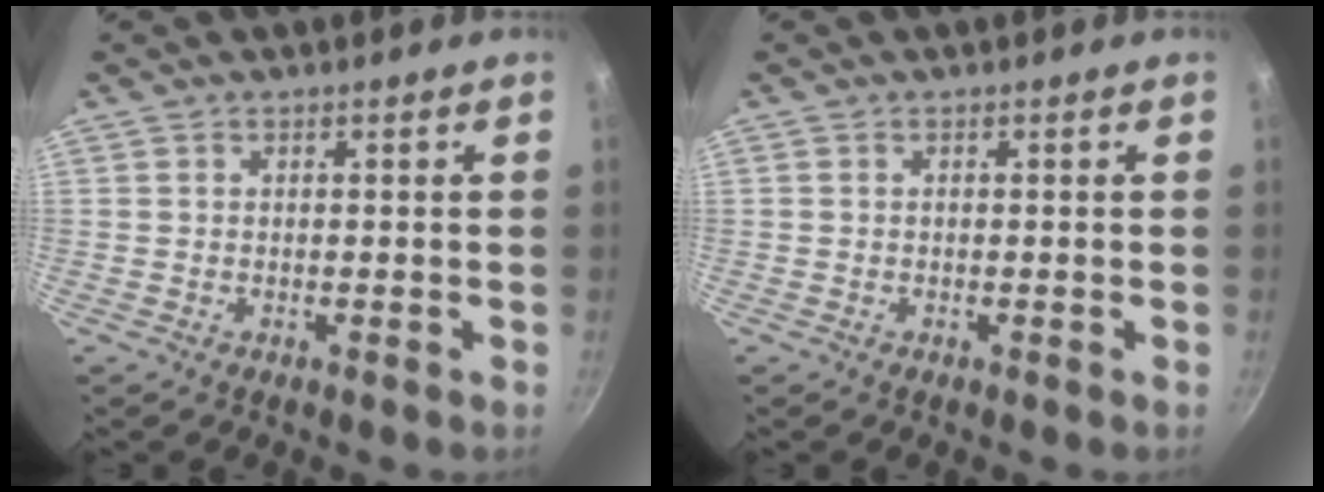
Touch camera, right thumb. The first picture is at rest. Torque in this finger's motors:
{"motor_torque": [0.12, -0.35, 0.48, 0.03, -0.02]}